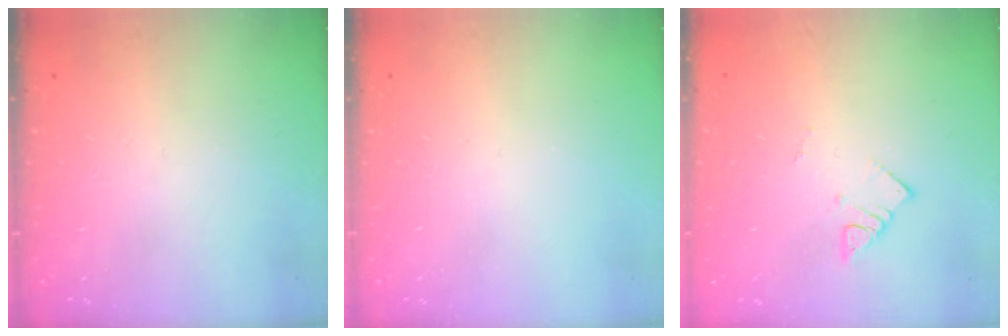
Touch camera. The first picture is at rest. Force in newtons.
{"total": 0.0}
{"total": 2.6, "press": 2.6, "slide": 0.1}